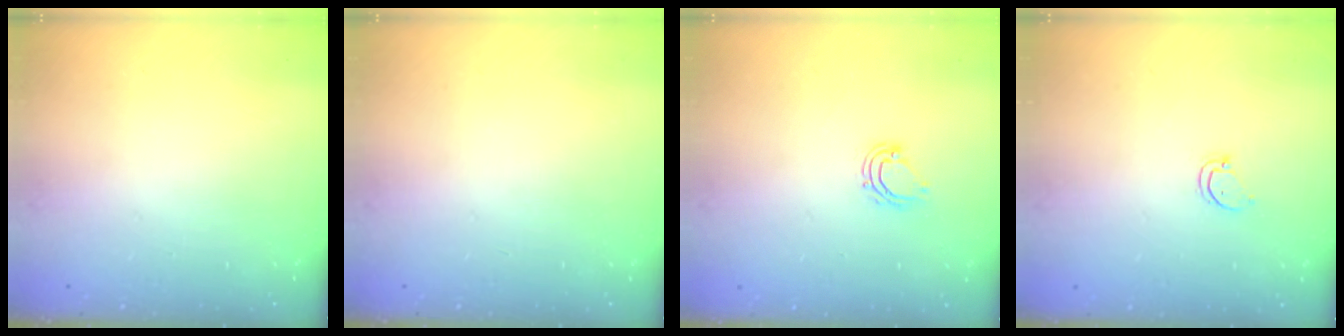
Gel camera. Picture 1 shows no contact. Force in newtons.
{"total": 0.0}
{"total": 6.3, "press": 6.3, "slide": 0.4}
{"total": 2.6, "press": 2.6, "slide": 0.3}